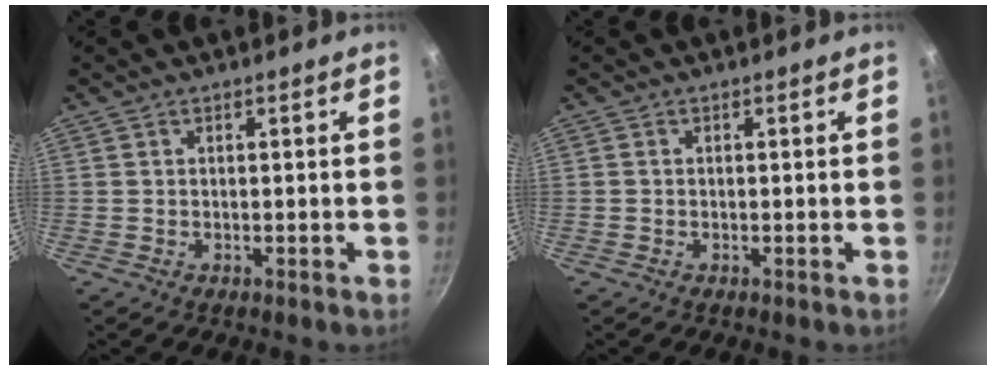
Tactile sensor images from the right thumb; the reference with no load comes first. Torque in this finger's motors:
{"motor_torque": [0.42, 0.24, -0.25, 0.18, 0.01]}